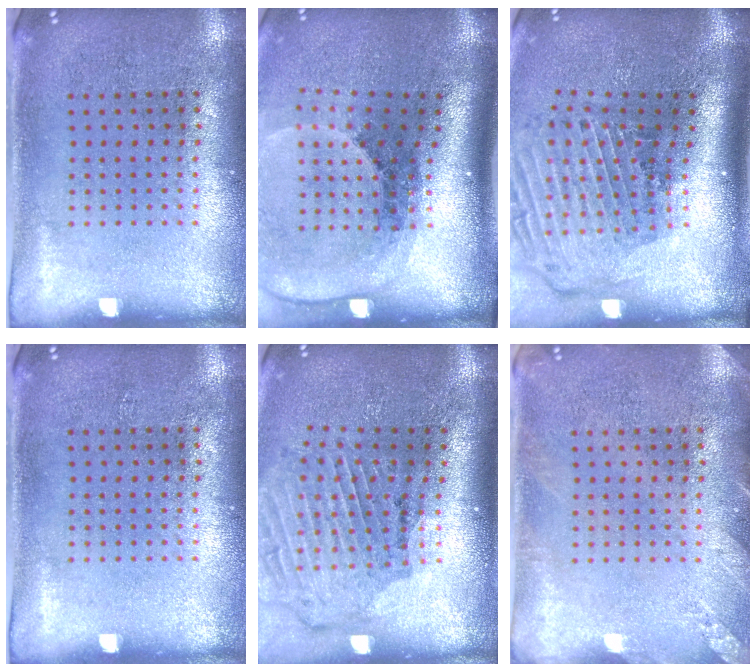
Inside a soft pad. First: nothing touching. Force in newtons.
{"total": 2.6, "press": 1.9, "slide": 1.8}
{"total": 3.0, "press": 2.1, "slide": 2.1}
{"total": 0.0}
{"total": 2.0, "press": 1.9, "slide": 0.6}
{"total": 1.6, "press": 1.6, "slide": 0.2}